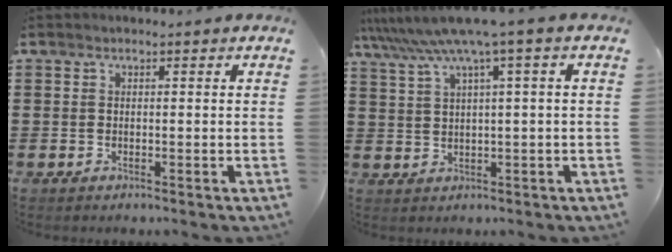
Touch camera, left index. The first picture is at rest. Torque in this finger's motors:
{"motor_torque": [1.78, -0.35, 0.99, 0.21]}